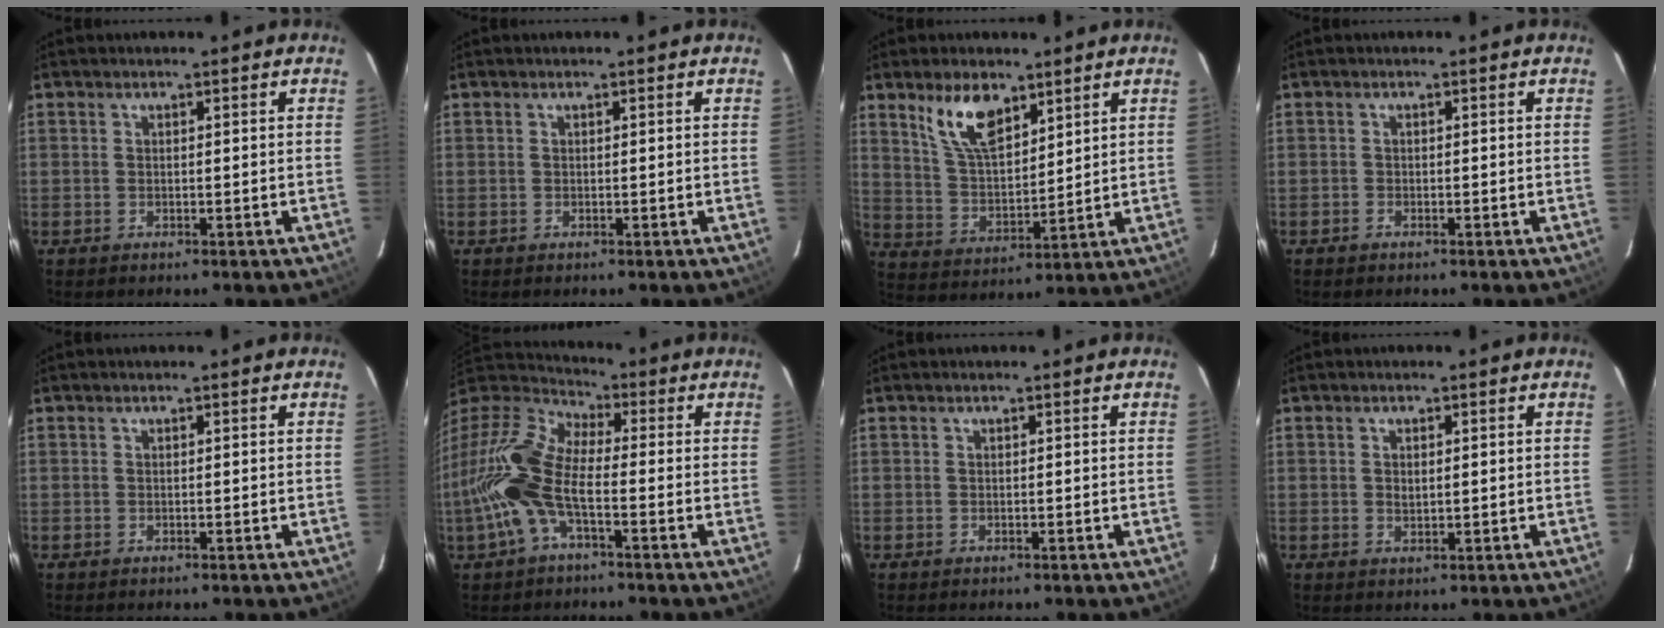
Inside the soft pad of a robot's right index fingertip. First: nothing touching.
{"total": 0.0}
{"total": 10.1, "force": [6.4, 4.5, 6.5], "torque": [-0.122, 0.008, 0.131]}
{"total": 0.7, "force": [-0.6, 0.4, 0.0], "torque": [-0.004, 0.002, -0.012]}
{"total": 0.0}
{"total": 16.7, "force": [-4.6, 6.9, 14.5], "torque": [-0.307, -0.004, -0.103]}
{"total": 0.0}
{"total": 1.7, "force": [0.3, 1.0, 1.3], "torque": [-0.023, 0.001, 0.006]}